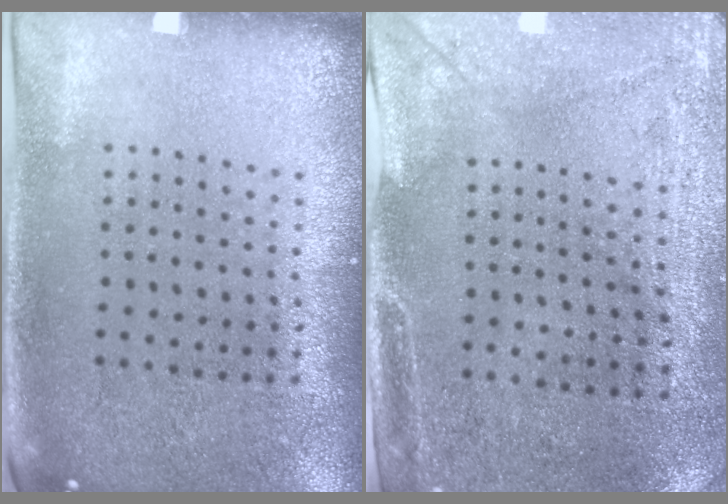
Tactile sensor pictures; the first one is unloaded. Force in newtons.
{"total": 3.0, "press": 2.3, "slide": 1.8}